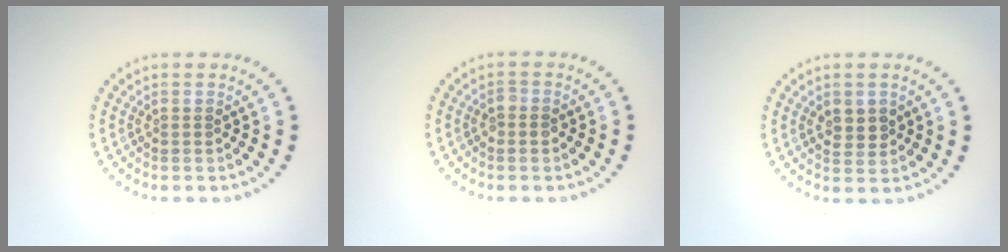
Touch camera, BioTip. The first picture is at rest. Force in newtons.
{"total": 1.1, "press": 1.0, "slide": 0.3}
{"total": 1.7, "press": 1.7, "slide": 0.6}